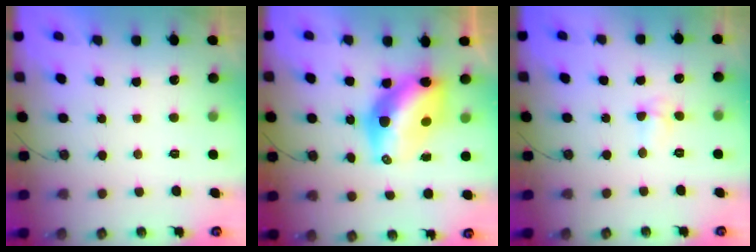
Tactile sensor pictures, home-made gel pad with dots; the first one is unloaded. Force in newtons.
{"total": 12.9, "press": 12.8, "slide": 1.0}
{"total": 3.8, "press": 3.7, "slide": 0.8}